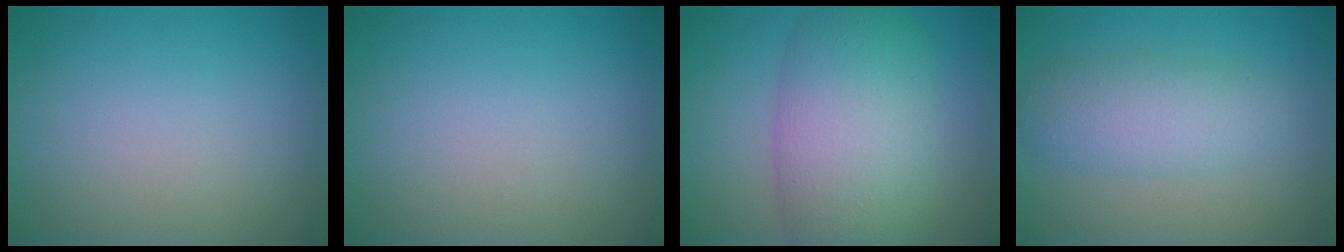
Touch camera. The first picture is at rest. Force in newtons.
{"total": 0.0}
{"total": 8.9, "press": 8.9, "slide": 0.3}
{"total": 4.0, "press": 4.0, "slide": 0.0}